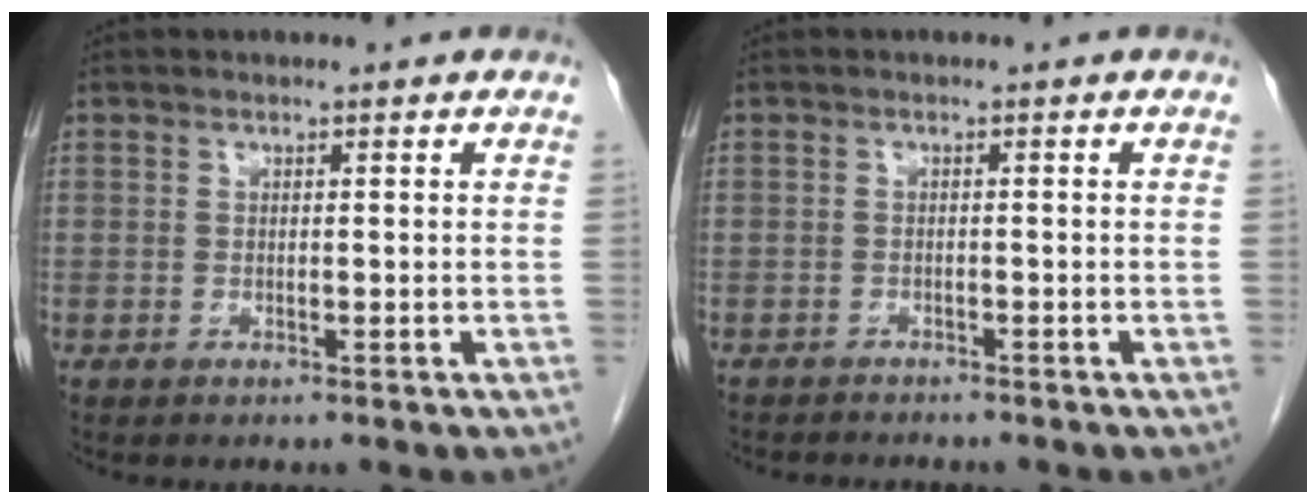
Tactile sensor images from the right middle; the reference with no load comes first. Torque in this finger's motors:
{"motor_torque": [-0.33, -0.12, -0.03, 0.00]}